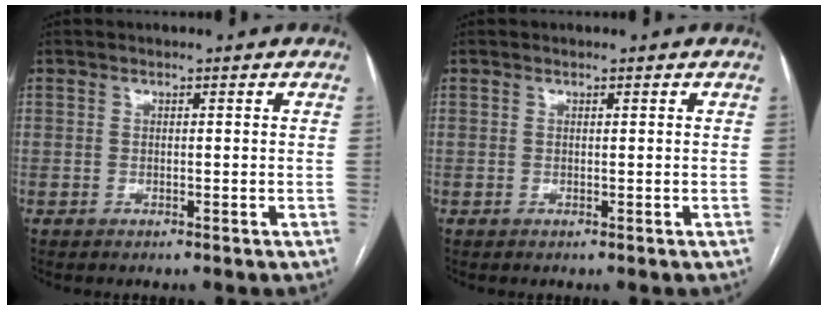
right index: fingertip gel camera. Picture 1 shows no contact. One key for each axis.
{"total": 0.0}